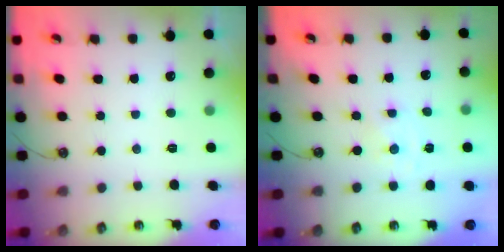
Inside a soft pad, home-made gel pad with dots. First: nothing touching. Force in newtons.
{"total": 0.0}